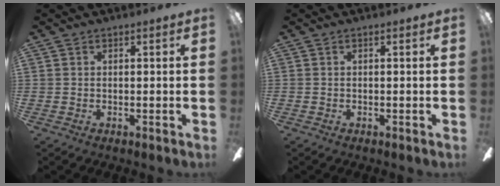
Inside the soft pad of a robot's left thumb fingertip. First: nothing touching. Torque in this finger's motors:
{"motor_torque": [0.00, 0.00, 0.05, 0.10, 0.00]}